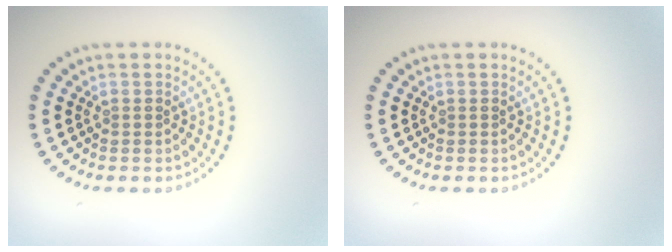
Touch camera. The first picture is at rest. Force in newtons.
{"total": 0.0}